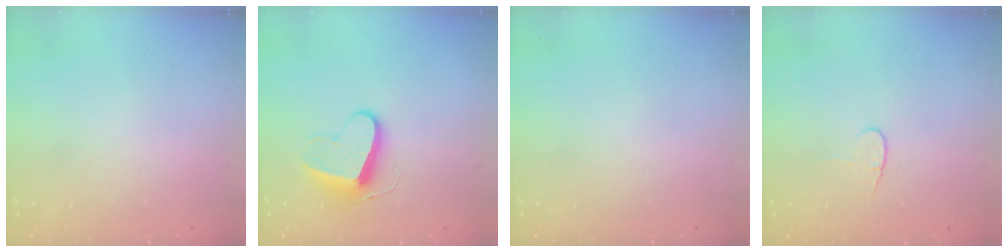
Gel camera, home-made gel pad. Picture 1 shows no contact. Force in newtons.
{"total": 10.6, "press": 10.6, "slide": 0.9}
{"total": 0.0}
{"total": 3.7, "press": 3.7, "slide": 0.5}